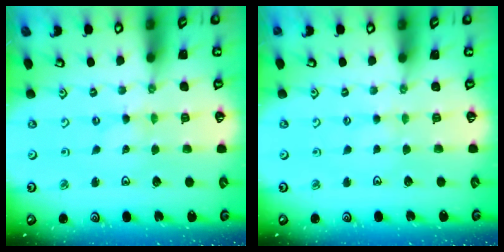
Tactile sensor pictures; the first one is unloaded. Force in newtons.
{"total": 1.2, "press": 1.1, "slide": 0.3}